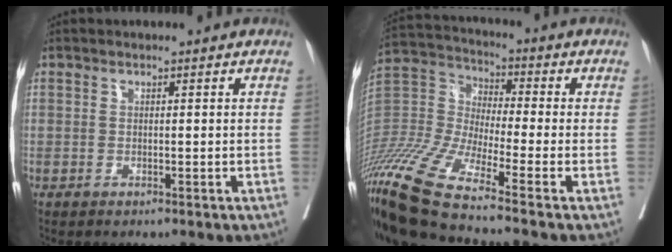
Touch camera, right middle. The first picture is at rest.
{"total": 17.9, "force": [-13.2, 0.2, 12.1], "torque": [-0.279, -0.019, -0.257]}